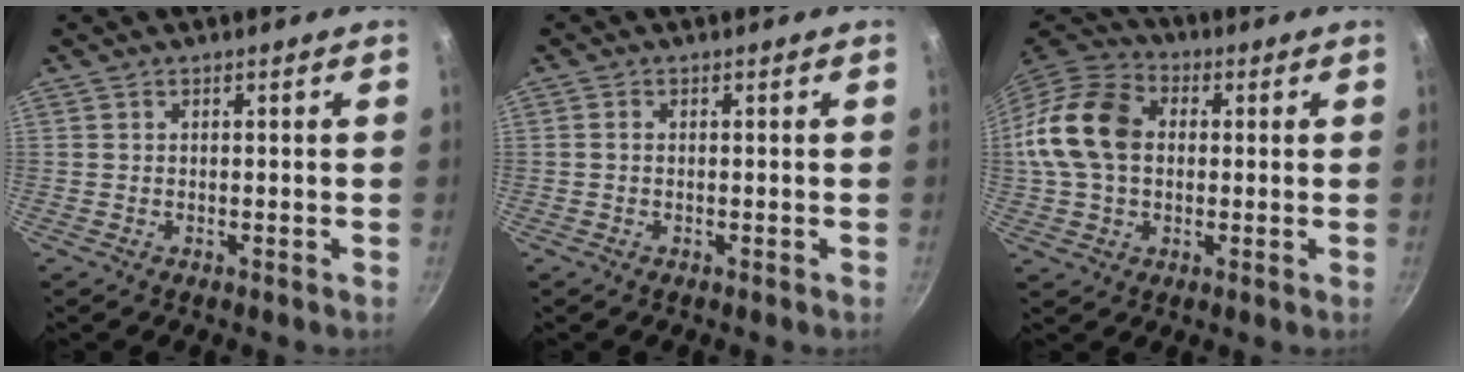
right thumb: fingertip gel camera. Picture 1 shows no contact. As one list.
[{"total": 0.8, "force": [0.0, 0.5, 0.6], "torque": [-0.011, 0.004, -0.002]}, {"total": 15.8, "force": [1.2, 11.5, 10.8], "torque": [-0.189, 0.028, 0.008]}]